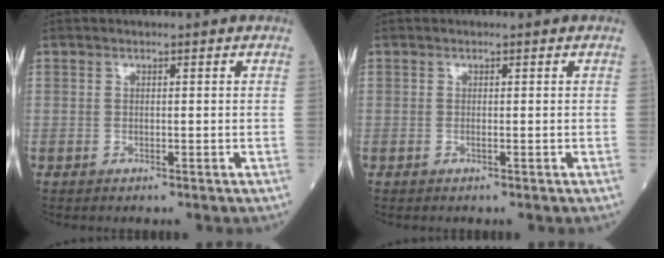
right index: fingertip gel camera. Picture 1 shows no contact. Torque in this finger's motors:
{"motor_torque": [0.02, -0.01, -0.03, -0.01]}